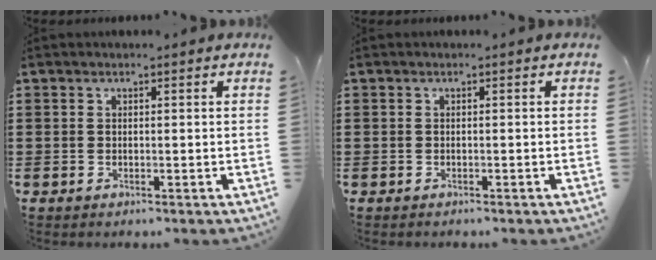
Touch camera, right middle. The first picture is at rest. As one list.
[{"total": 0.6, "force": [-0.5, 0.2, -0.1], "torque": [0.000, 0.001, -0.011]}]